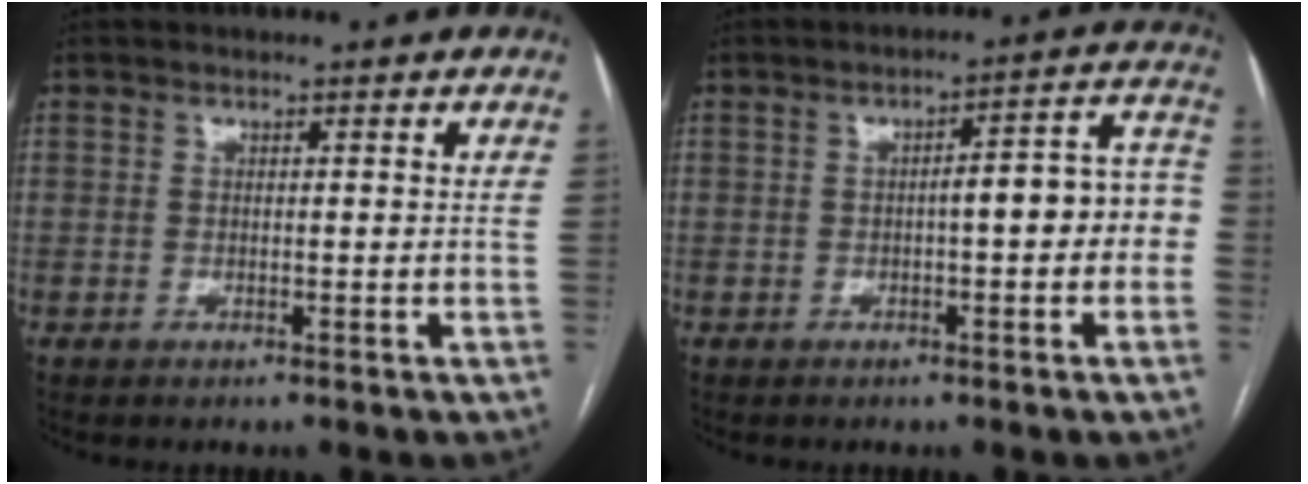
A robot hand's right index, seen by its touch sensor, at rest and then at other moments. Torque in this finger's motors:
{"motor_torque": [0.92, -0.09, 0.48, 0.09]}